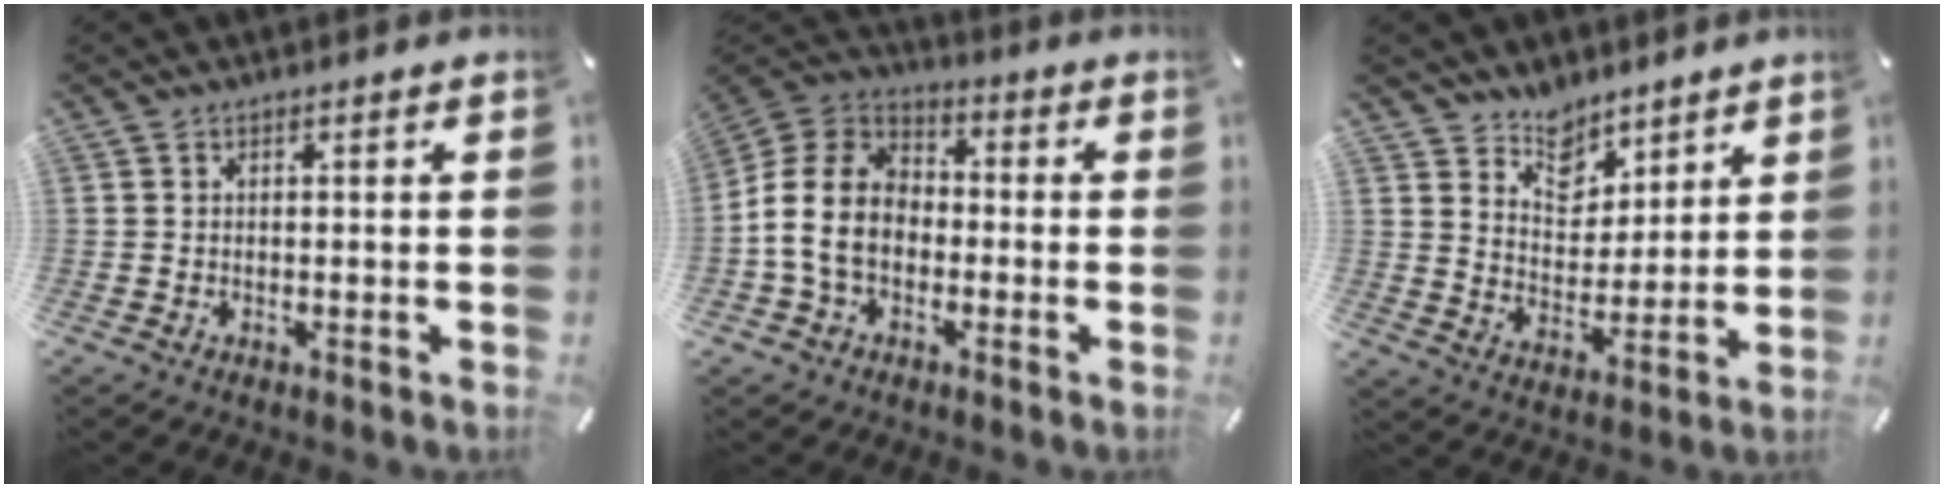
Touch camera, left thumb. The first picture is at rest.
{"total": 11.8, "force": [-2.7, 9.2, 6.9], "torque": [-0.158, 0.024, -0.050]}
{"total": 8.8, "force": [6.9, 5.5, 0.1], "torque": [-0.014, -0.063, 0.131]}